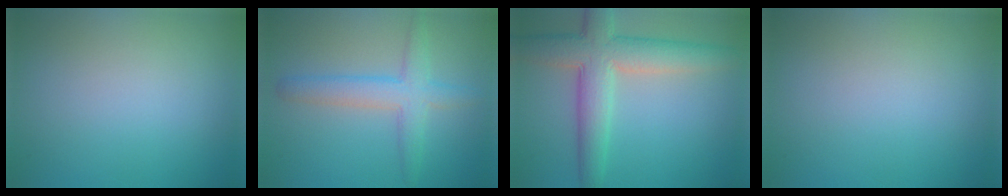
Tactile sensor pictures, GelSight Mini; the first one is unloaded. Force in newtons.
{"total": 3.8, "press": 3.8, "slide": 0.3}
{"total": 6.9, "press": 6.9, "slide": 0.3}
{"total": 0.0}